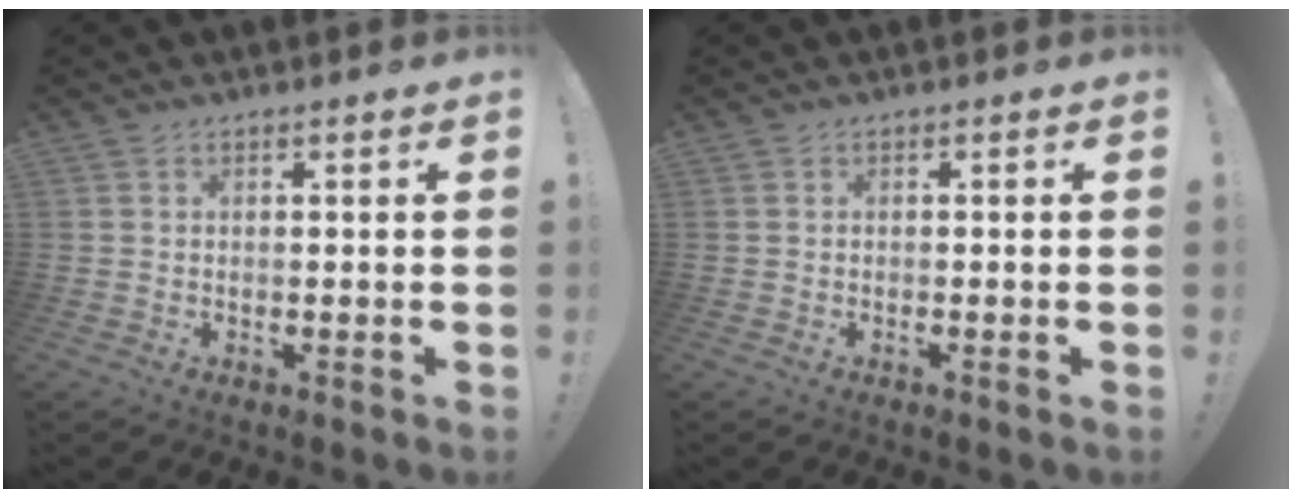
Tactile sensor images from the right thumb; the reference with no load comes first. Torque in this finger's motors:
{"motor_torque": [0.05, 0.06, -0.29, 0.16, 0.09]}